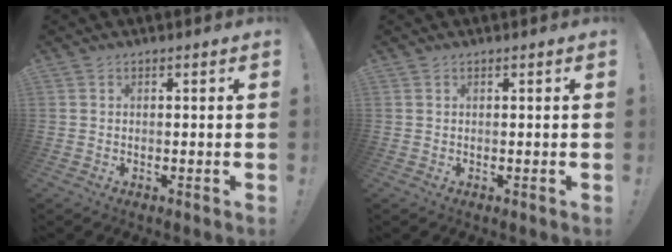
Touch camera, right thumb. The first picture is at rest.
{"total": 0.0}